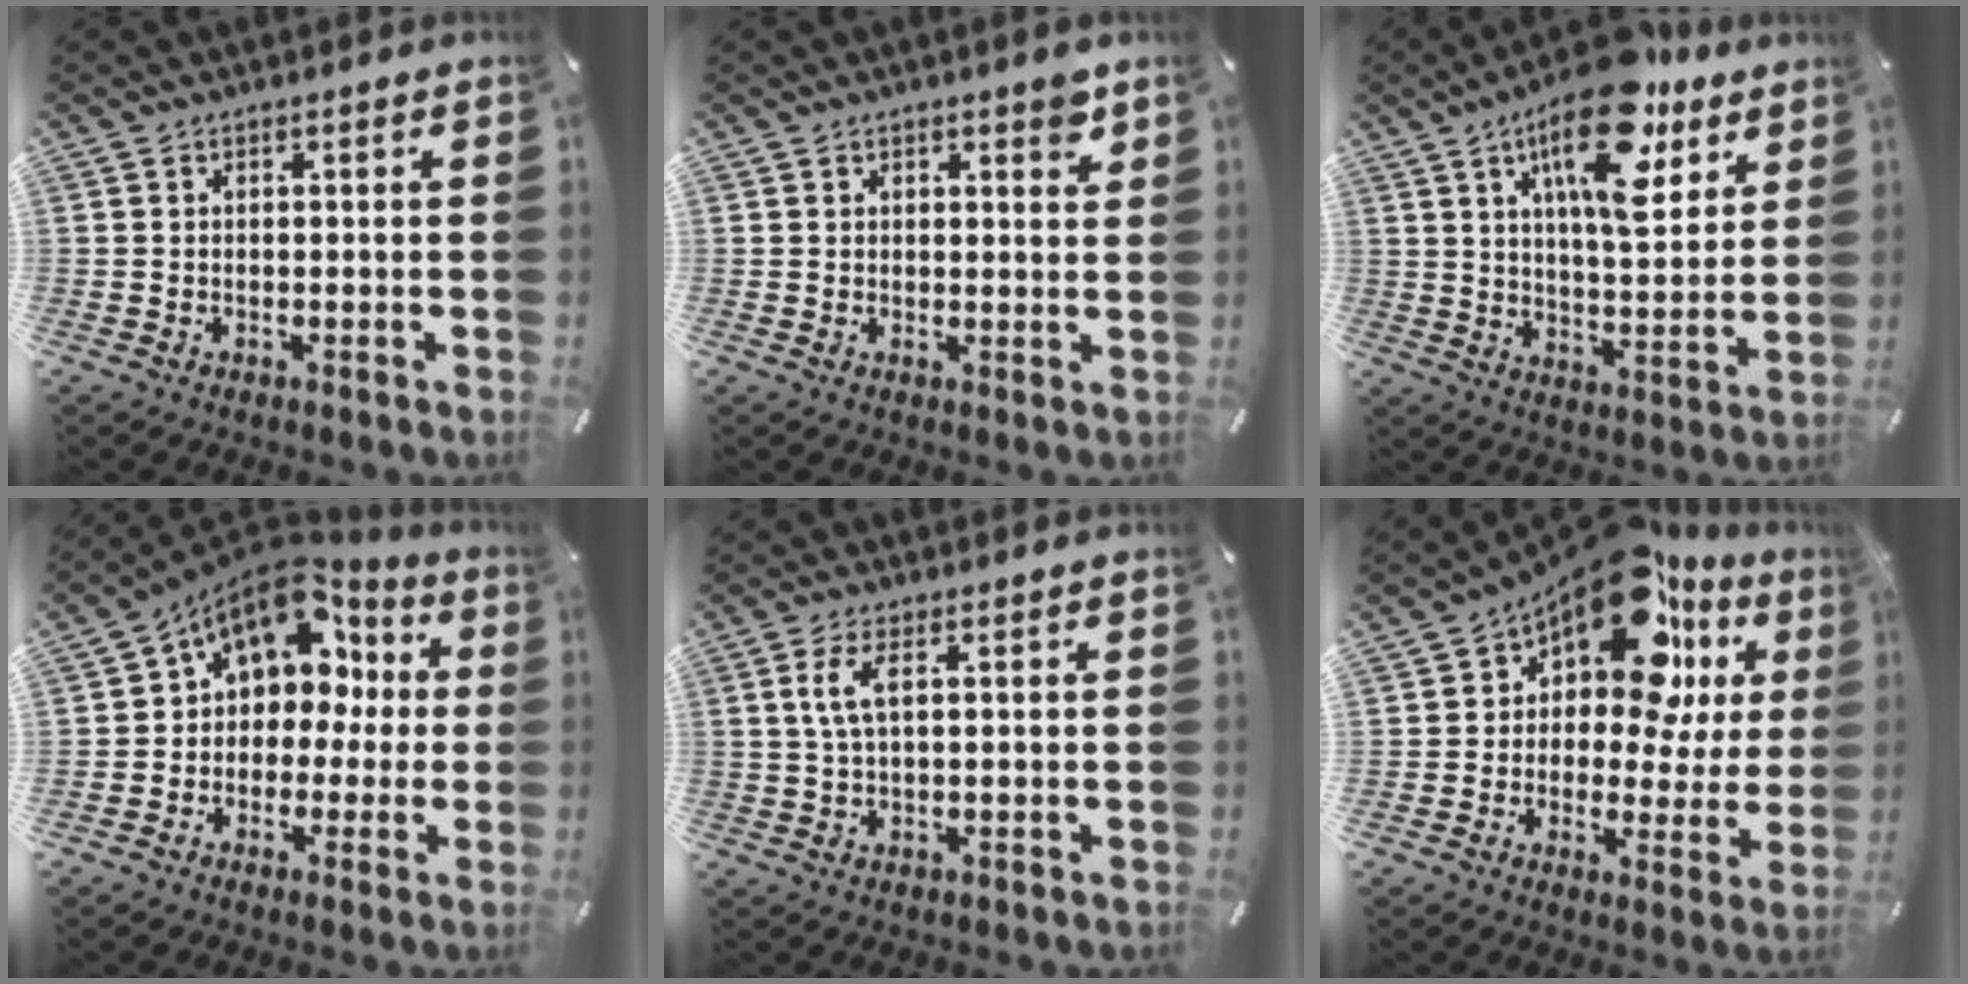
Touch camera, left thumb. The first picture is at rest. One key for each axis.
{"total": 2.6, "fx": 1.8, "fy": 1.2, "fz": 1.5, "tx": -0.007, "ty": -0.005, "tz": 0.026}
{"total": 17.9, "fx": 10.4, "fy": 7.1, "fz": 12.6, "tx": -0.203, "ty": -0.045, "tz": 0.169}
{"total": 12.3, "fx": 5.0, "fy": 9.1, "fz": 6.5, "tx": -0.107, "ty": -0.028, "tz": 0.094}
{"total": 4.9, "fx": 1.2, "fy": 1.4, "fz": 4.5, "tx": -0.099, "ty": -0.001, "tz": 0.018}
{"total": 18.1, "fx": 10.8, "fy": 9.1, "fz": 11.4, "tx": -0.182, "ty": -0.076, "tz": 0.187}